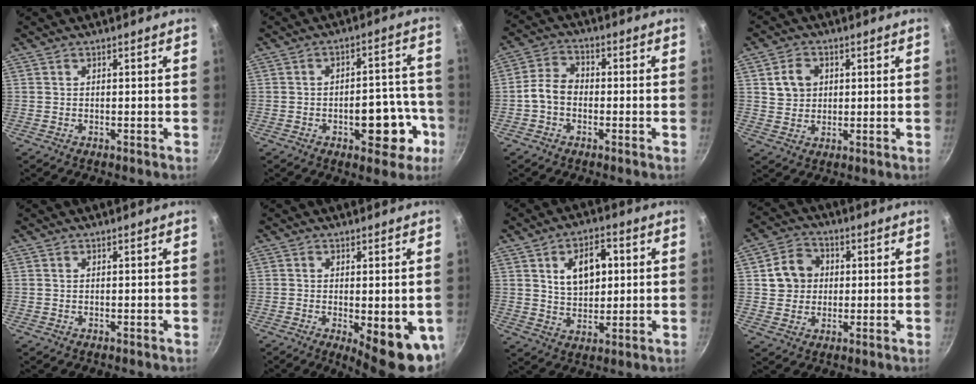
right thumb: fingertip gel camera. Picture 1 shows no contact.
{"total": 11.7, "force": [-4.6, 6.1, 8.9], "torque": [-0.070, 0.041, -0.055]}
{"total": 5.7, "force": [-1.3, 4.3, 3.5], "torque": [-0.050, 0.028, -0.039]}
{"total": 5.6, "force": [1.5, 4.7, 2.8], "torque": [-0.031, 0.005, 0.026]}
{"total": 0.0}
{"total": 11.9, "force": [-2.9, 3.9, 10.9], "torque": [-0.122, -0.013, -0.028]}
{"total": 10.4, "force": [2.5, 6.7, 7.6], "torque": [-0.092, 0.000, 0.042]}
{"total": 7.9, "force": [1.2, 7.0, 3.5], "torque": [-0.028, 0.014, 0.013]}